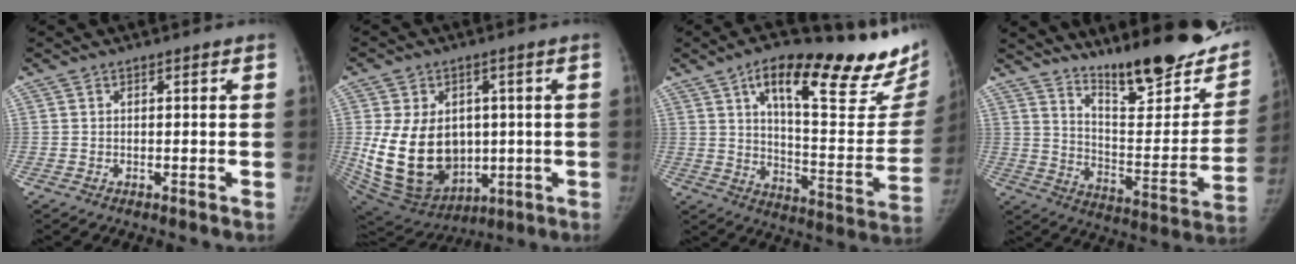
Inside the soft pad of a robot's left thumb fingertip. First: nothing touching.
{"total": 20.1, "force": [-0.1, 14.7, 13.7], "torque": [-0.236, -0.011, 0.040]}
{"total": 29.6, "force": [17.5, 8.7, 22.2], "torque": [-0.279, -0.057, 0.260]}
{"total": 25.4, "force": [19.0, 6.6, 15.6], "torque": [-0.185, -0.116, 0.278]}